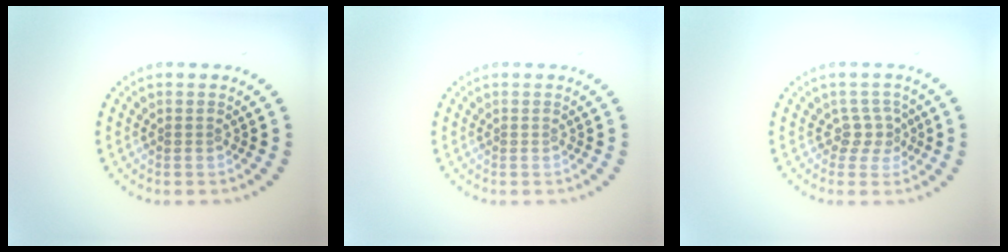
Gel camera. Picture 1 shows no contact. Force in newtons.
{"total": 0.0}
{"total": 2.1, "press": 1.6, "slide": 1.4}